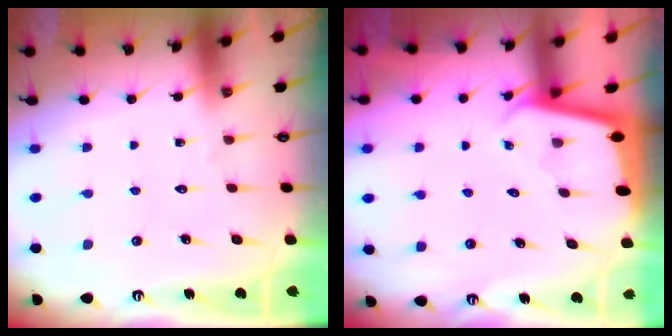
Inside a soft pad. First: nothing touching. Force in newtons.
{"total": 1.7, "press": 1.7, "slide": 0.0}